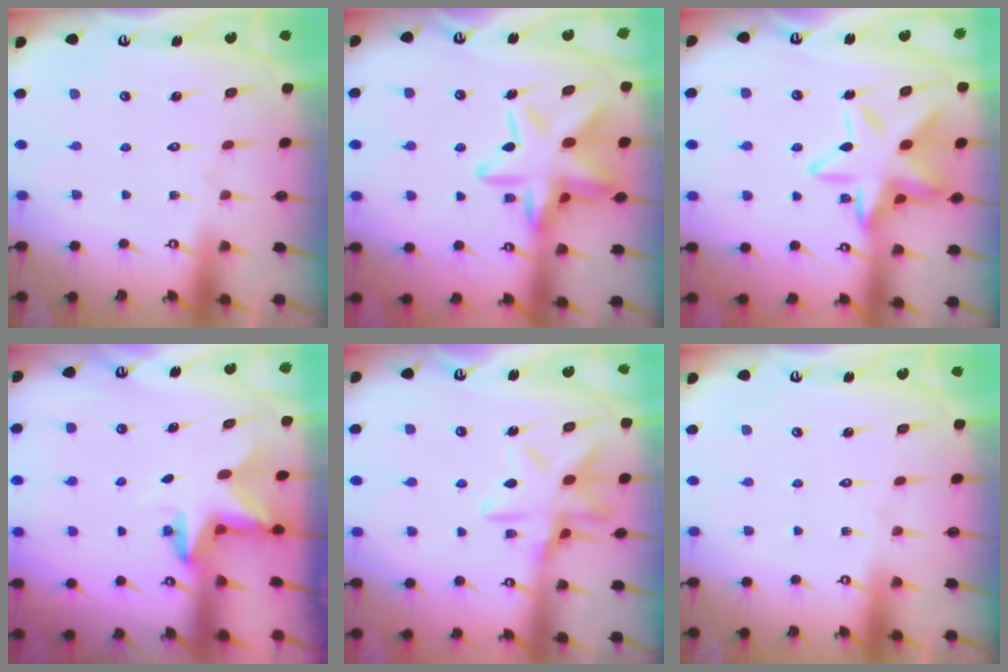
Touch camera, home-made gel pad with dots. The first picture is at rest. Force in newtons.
{"total": 18.6, "press": 18.5, "slide": 1.4}
{"total": 18.6, "press": 18.6, "slide": 1.3}
{"total": 2.8, "press": 2.8, "slide": 0.2}
{"total": 13.4, "press": 13.3, "slide": 0.8}
{"total": 0.0}